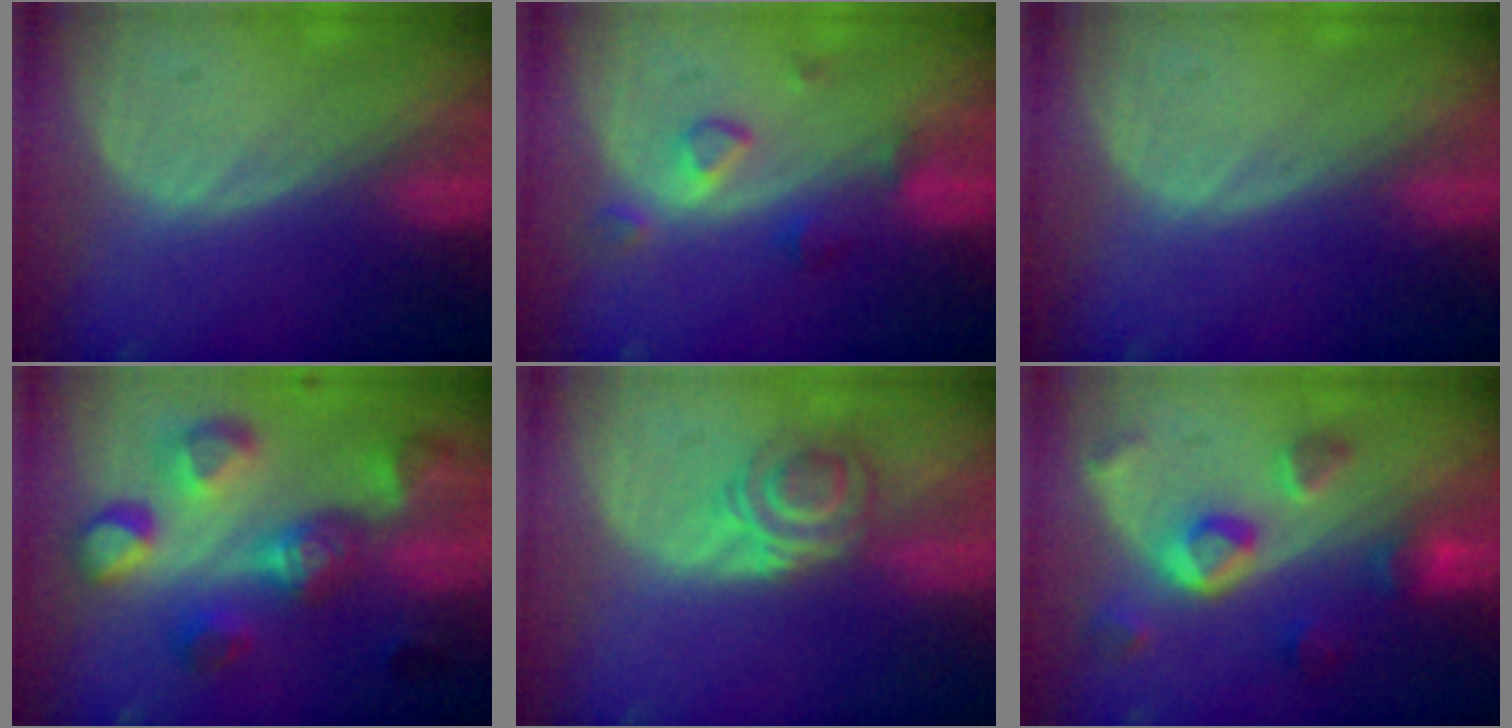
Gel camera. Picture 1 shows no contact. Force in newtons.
{"total": 3.6, "press": 3.6, "slide": 0.4}
{"total": 0.0}
{"total": 10.6, "press": 10.0, "slide": 3.5}
{"total": 5.9, "press": 4.8, "slide": 3.3}
{"total": 7.8, "press": 7.0, "slide": 3.5}